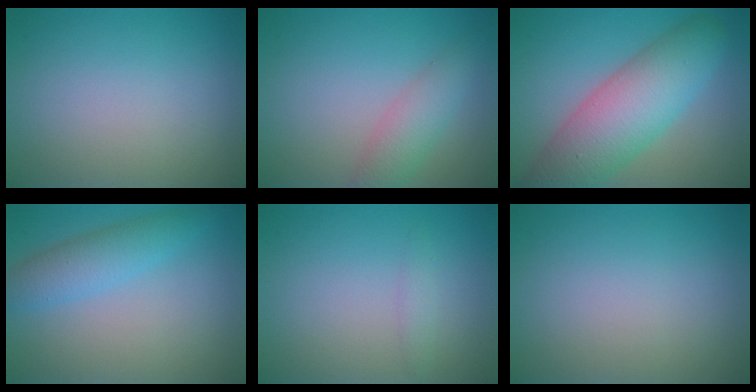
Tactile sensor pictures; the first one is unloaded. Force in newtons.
{"total": 3.1, "press": 3.1, "slide": 0.1}
{"total": 8.8, "press": 8.8, "slide": 0.3}
{"total": 3.3, "press": 3.3, "slide": 0.1}
{"total": 1.0, "press": 1.0, "slide": 0.0}
{"total": 0.0}